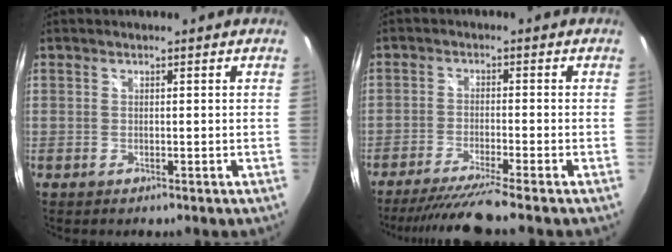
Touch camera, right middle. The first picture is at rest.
{"total": 9.6, "force": [-8.3, -1.7, 4.6], "torque": [-0.100, -0.020, -0.139]}